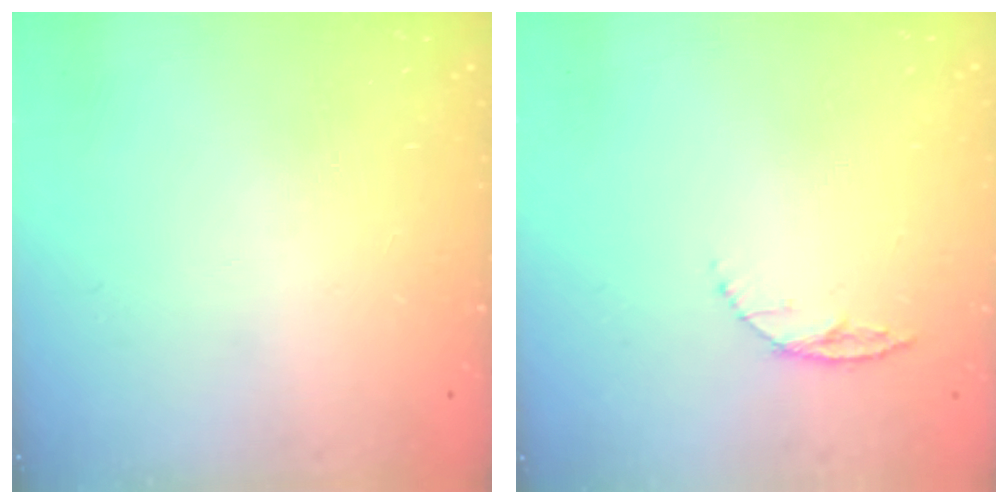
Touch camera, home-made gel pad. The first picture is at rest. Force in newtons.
{"total": 5.5, "press": 5.5, "slide": 0.7}